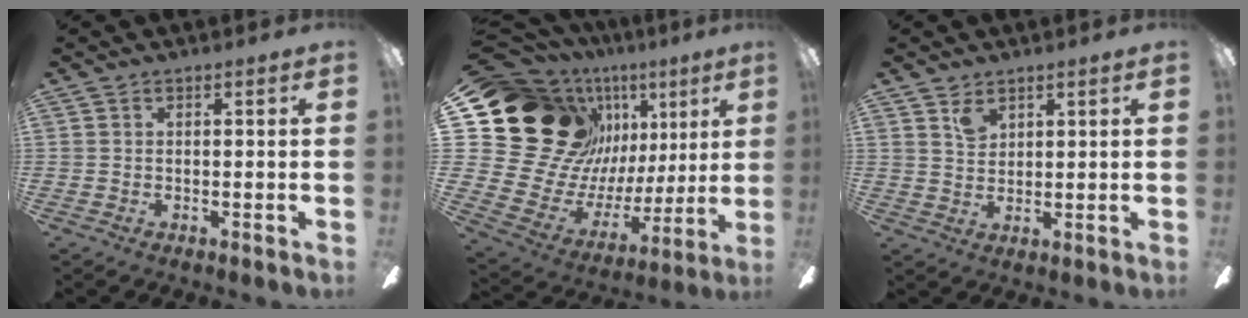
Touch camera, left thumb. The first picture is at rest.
{"total": 22.3, "force": [10.6, 16.7, 10.2], "torque": [-0.203, -0.076, 0.232]}
{"total": 3.3, "force": [2.5, 1.8, 1.3], "torque": [-0.014, -0.009, 0.044]}